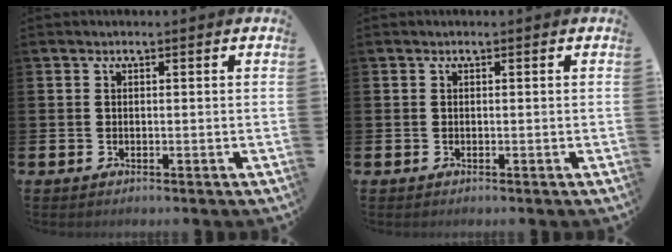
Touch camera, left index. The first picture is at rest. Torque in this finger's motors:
{"motor_torque": [0.00, 0.00, 0.00, 0.00]}